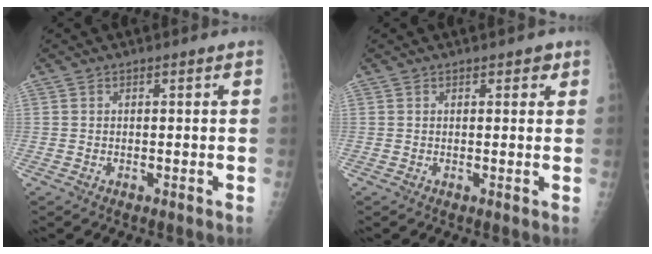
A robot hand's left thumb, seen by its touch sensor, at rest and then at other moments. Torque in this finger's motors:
{"motor_torque": [-0.21, -0.23, -0.16, 0.20, -0.01]}